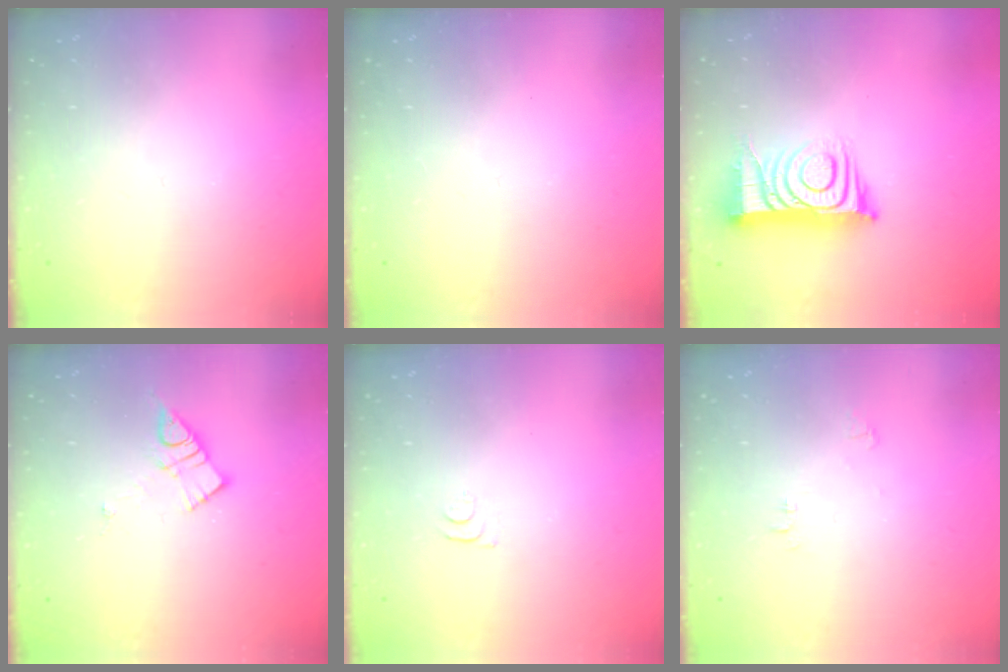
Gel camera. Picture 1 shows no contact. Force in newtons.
{"total": 3.6, "press": 3.6, "slide": 0.3}
{"total": 11.8, "press": 11.8, "slide": 1.1}
{"total": 7.9, "press": 7.9, "slide": 0.4}
{"total": 3.1, "press": 3.1, "slide": 0.5}
{"total": 4.3, "press": 4.2, "slide": 0.6}